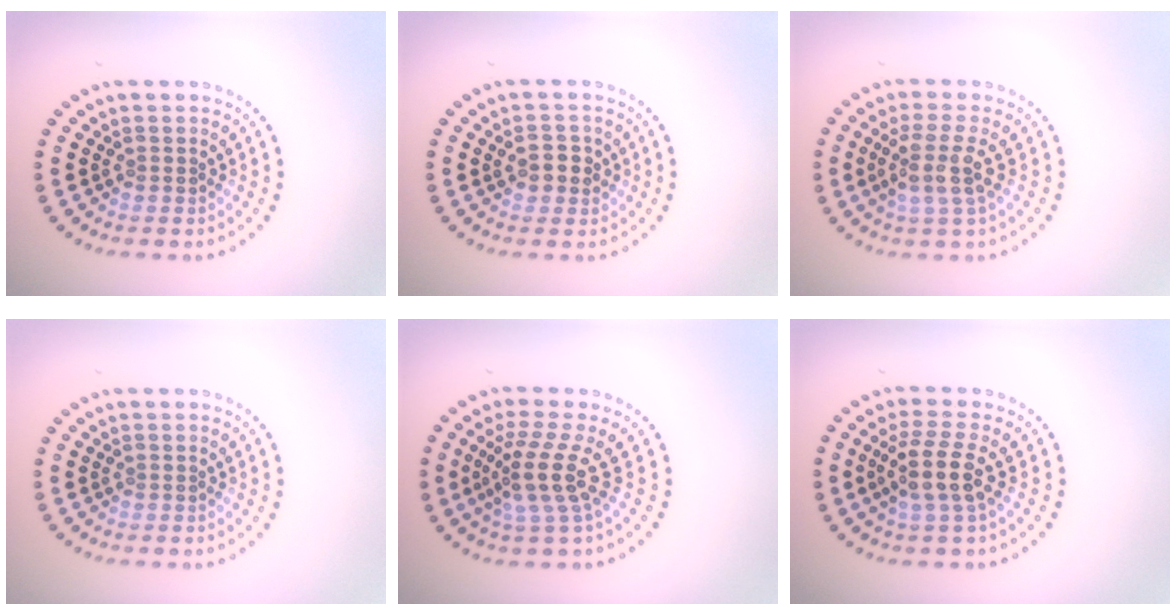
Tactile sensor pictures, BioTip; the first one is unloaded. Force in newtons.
{"total": 2.4, "press": 2.4, "slide": 0.5}
{"total": 3.3, "press": 2.6, "slide": 2.1}
{"total": 0.0}
{"total": 4.0, "press": 2.8, "slide": 2.8}
{"total": 3.5, "press": 2.8, "slide": 2.0}